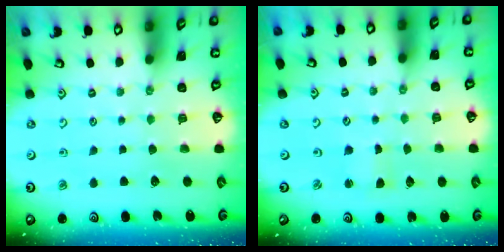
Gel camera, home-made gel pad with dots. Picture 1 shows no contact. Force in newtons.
{"total": 1.7, "press": 1.7, "slide": 0.2}